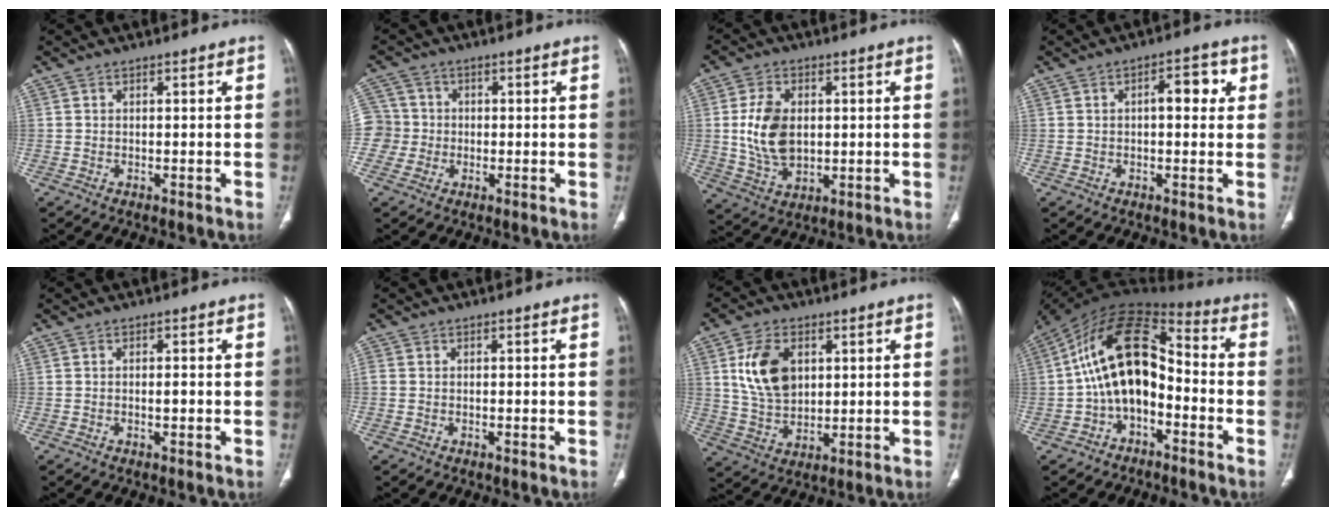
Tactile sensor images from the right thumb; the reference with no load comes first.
{"total": 7.1, "force": [-0.8, 6.9, 1.3], "torque": [-0.016, 0.019, -0.018]}
{"total": 10.6, "force": [0.9, 7.1, 7.8], "torque": [-0.140, -0.007, 0.026]}
{"total": 5.6, "force": [1.0, 2.8, 4.7], "torque": [-0.044, 0.012, 0.008]}
{"total": 0.9, "force": [-0.2, 0.3, 0.9], "torque": [-0.017, -0.001, -0.005]}
{"total": 0.8, "force": [-0.1, 0.7, 0.4], "torque": [-0.013, 0.000, -0.004]}
{"total": 11.3, "force": [3.2, 7.5, 7.8], "torque": [-0.128, -0.012, 0.068]}
{"total": 16.1, "force": [-2.7, 9.8, 12.5], "torque": [-0.199, 0.066, -0.053]}